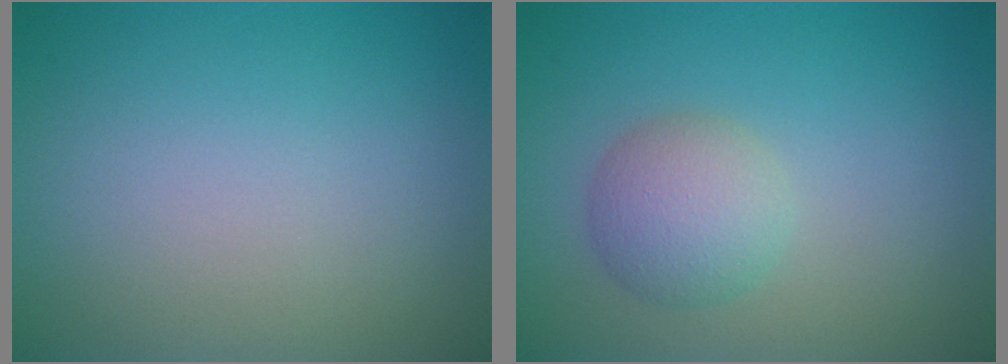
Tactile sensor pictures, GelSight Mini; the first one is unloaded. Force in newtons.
{"total": 3.3, "press": 3.3, "slide": 0.0}